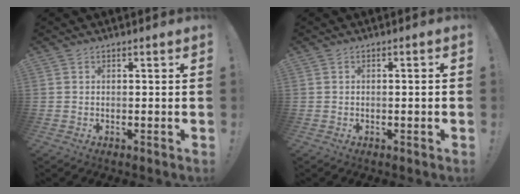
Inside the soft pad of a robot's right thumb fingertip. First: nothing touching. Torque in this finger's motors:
{"motor_torque": [-0.27, -0.46, 0.03, 0.22, 0.05]}